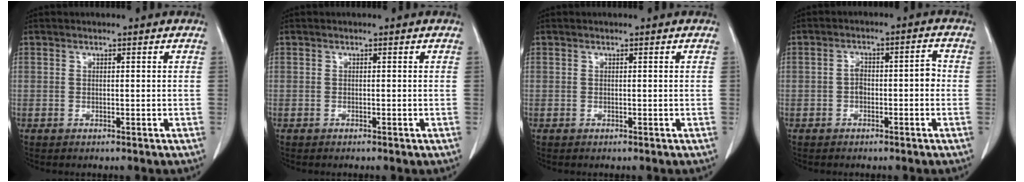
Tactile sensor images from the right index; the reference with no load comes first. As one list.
[{"total": 0.0}, {"total": 0.0}, {"total": 4.3, "force": [-0.9, 1.8, 3.8], "torque": [-0.058, 0.023, -0.013]}]